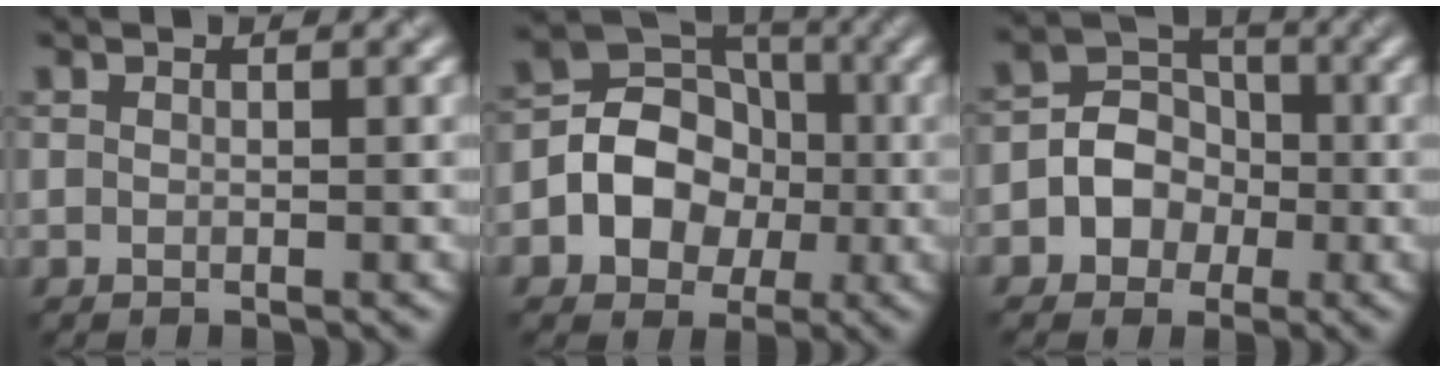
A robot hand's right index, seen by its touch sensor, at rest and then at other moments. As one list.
[{"total": 7.1, "force": [-1.5, 5.8, 3.8], "torque": [-0.042, -0.001, -0.047]}, {"total": 4.3, "force": [-1.3, 3.7, 1.8], "torque": [0.000, 0.002, -0.042]}]